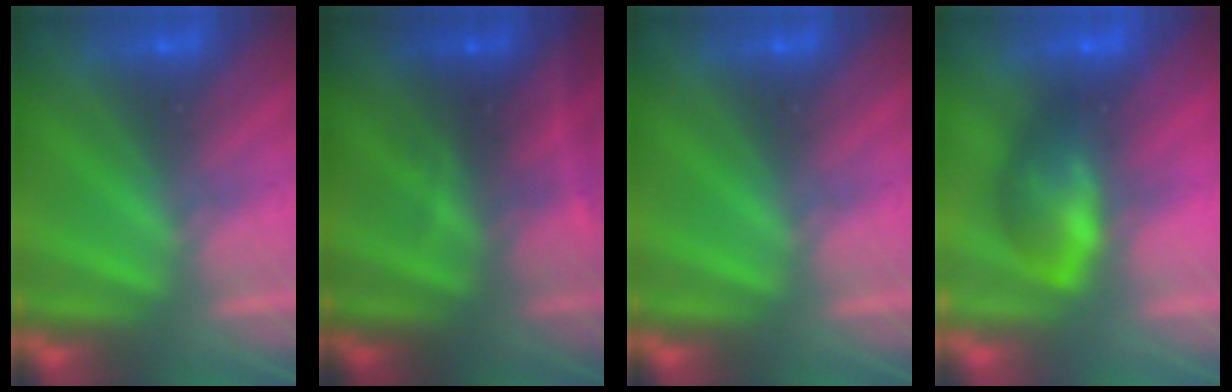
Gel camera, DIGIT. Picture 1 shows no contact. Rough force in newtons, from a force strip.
{"total": 2.4}
{"total": 0.0}
{"total": 5.8}